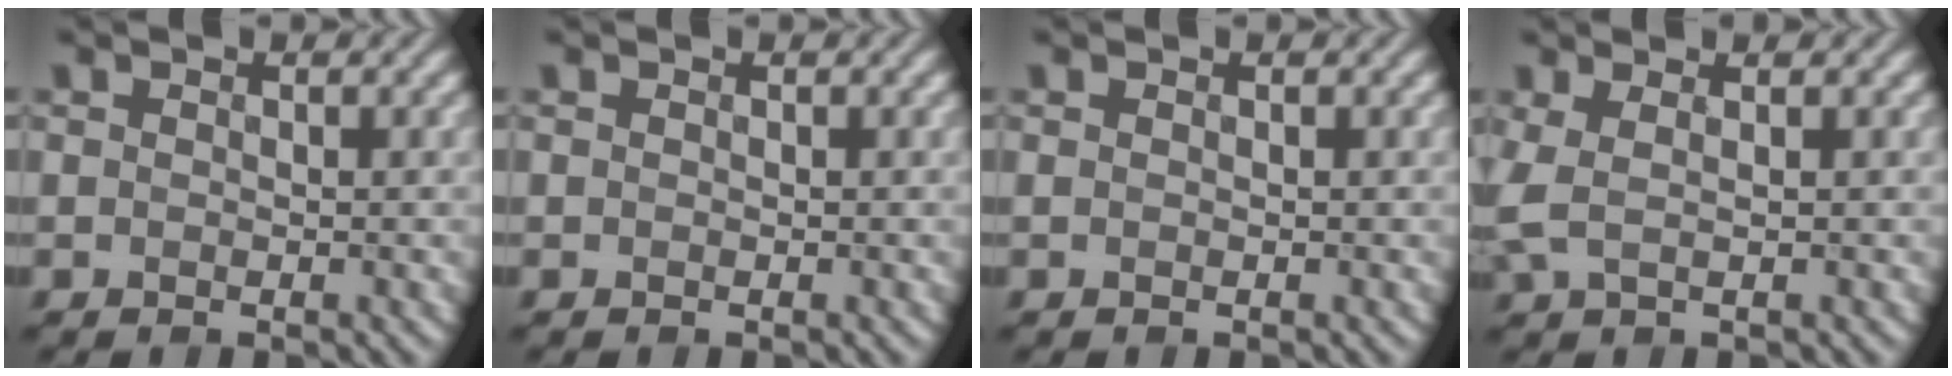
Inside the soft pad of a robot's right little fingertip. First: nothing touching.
{"total": 0.0}
{"total": 0.0}
{"total": 2.4, "force": [0.5, 0.8, 2.2], "torque": [-0.050, 0.007, 0.003]}